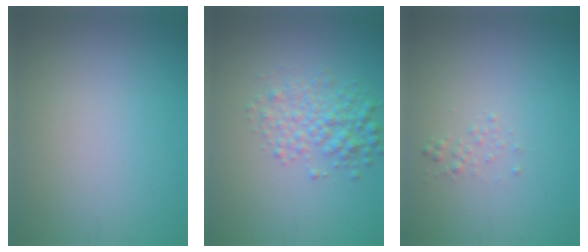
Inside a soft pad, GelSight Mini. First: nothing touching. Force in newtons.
{"total": 3.4, "press": 3.4, "slide": 0.0}
{"total": 0.8, "press": 0.8, "slide": 0.1}